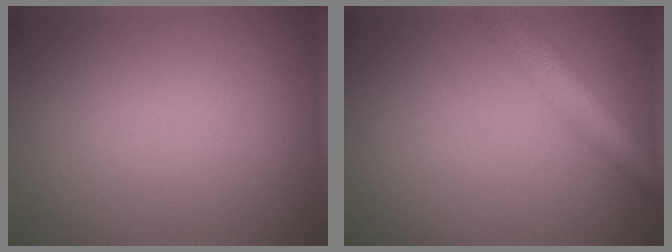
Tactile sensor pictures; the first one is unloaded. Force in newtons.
{"total": 4.9, "press": 4.9, "slide": 0.3}